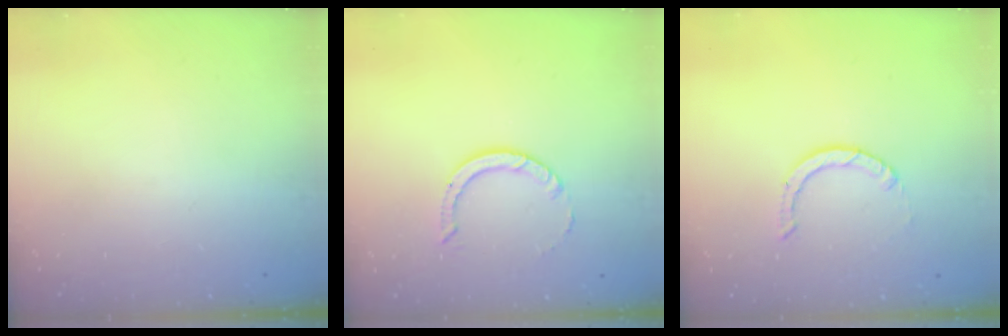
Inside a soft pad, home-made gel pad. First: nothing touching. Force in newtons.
{"total": 5.3, "press": 5.3, "slide": 0.1}
{"total": 0.9, "press": 0.9, "slide": 0.1}